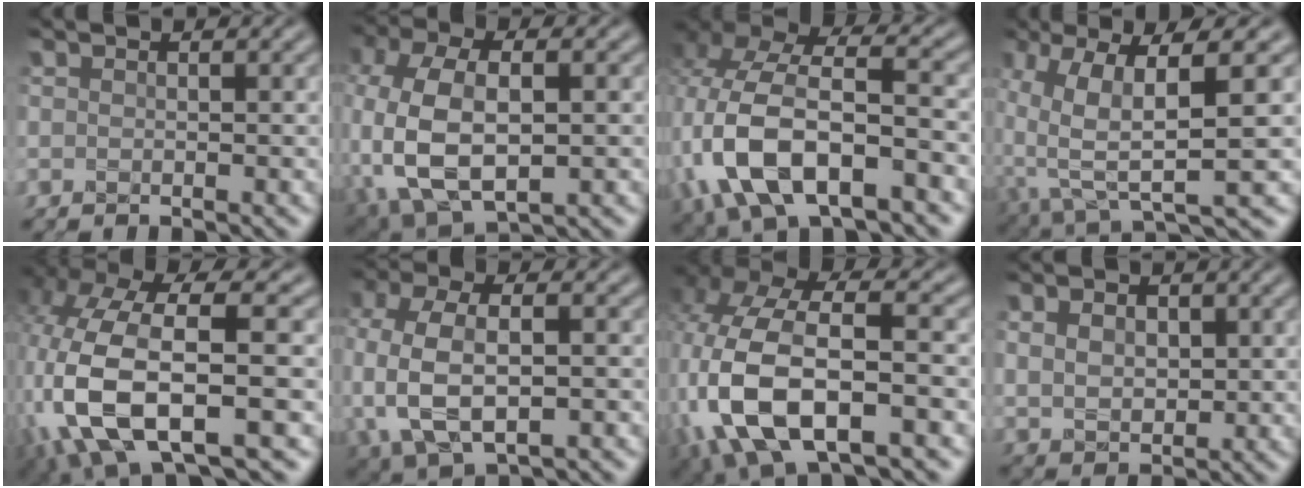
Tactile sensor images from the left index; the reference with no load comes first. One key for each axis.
{"total": 10.6, "fx": -1.9, "fy": 6.5, "fz": 8.2, "tx": -0.201, "ty": -0.005, "tz": -0.029}
{"total": 11.7, "fx": -4.0, "fy": 6.3, "fz": 9.1, "tx": -0.204, "ty": 0.002, "tz": -0.074}
{"total": 8.7, "fx": 0.3, "fy": 2.9, "fz": 8.2, "tx": -0.168, "ty": -0.011, "tz": 0.010}
{"total": 12.3, "fx": -3.5, "fy": 5.4, "fz": 10.5, "tx": -0.246, "ty": -0.004, "tz": -0.060}
{"total": 9.1, "fx": -1.7, "fy": 5.9, "fz": 6.8, "tx": -0.168, "ty": -0.006, "tz": -0.027}
{"total": 12.1, "fx": -4.1, "fy": 6.3, "fz": 9.5, "tx": -0.221, "ty": -0.004, "tz": -0.073}
{"total": 3.4, "fx": 1.1, "fy": 2.6, "fz": 2.0, "tx": -0.041, "ty": 0.006, "tz": 0.019}